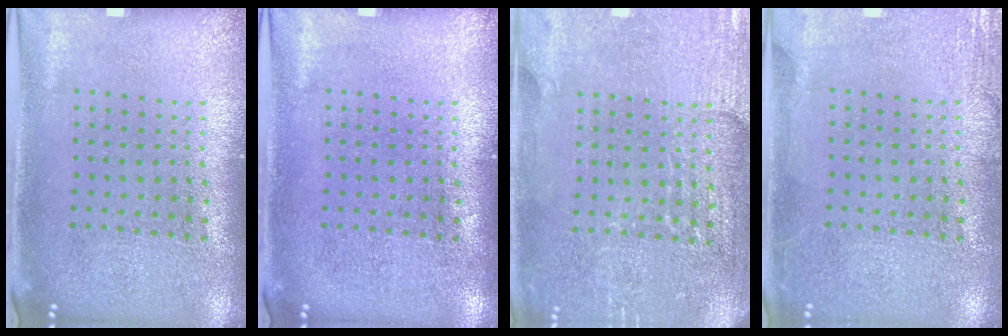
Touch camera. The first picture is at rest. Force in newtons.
{"total": 0.0}
{"total": 2.9, "press": 2.8, "slide": 0.2}
{"total": 2.6, "press": 2.6, "slide": 0.3}